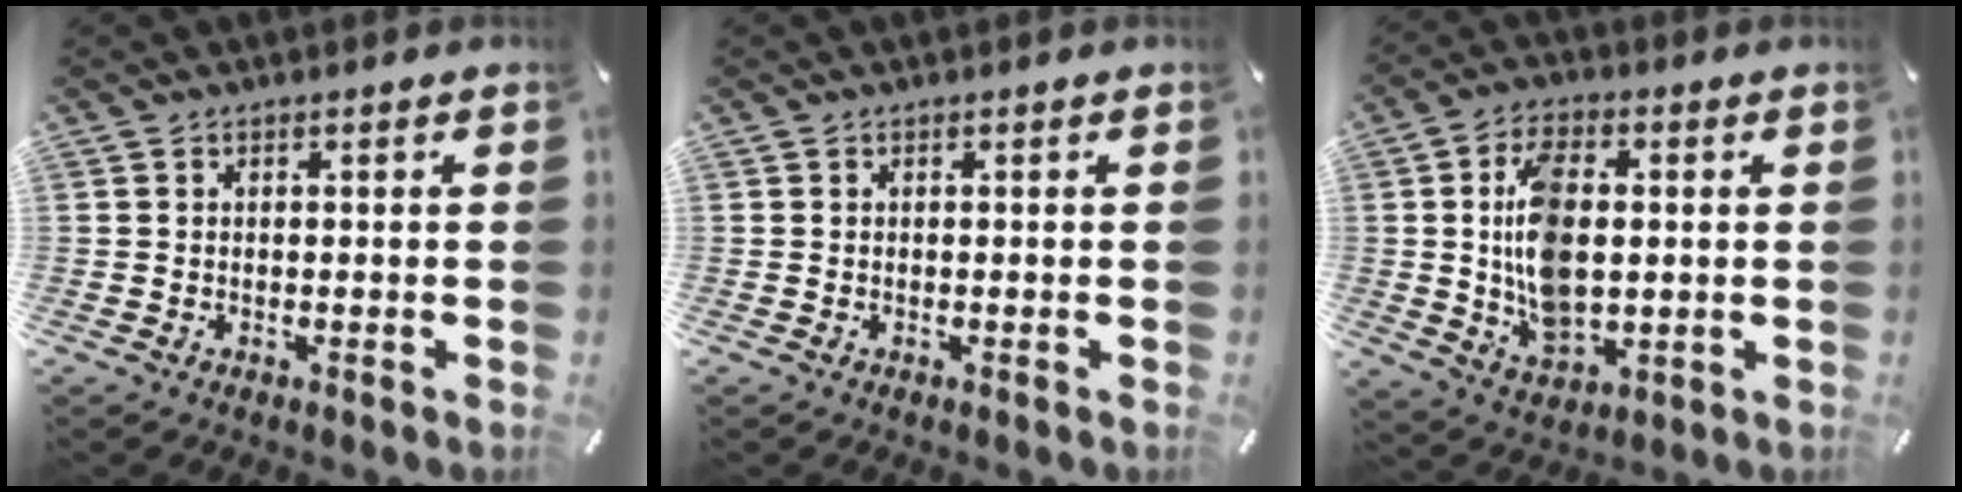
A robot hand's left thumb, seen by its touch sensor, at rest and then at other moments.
{"total": 0.0}
{"total": 13.8, "force": [0.9, 8.7, 10.7], "torque": [-0.210, 0.000, 0.015]}